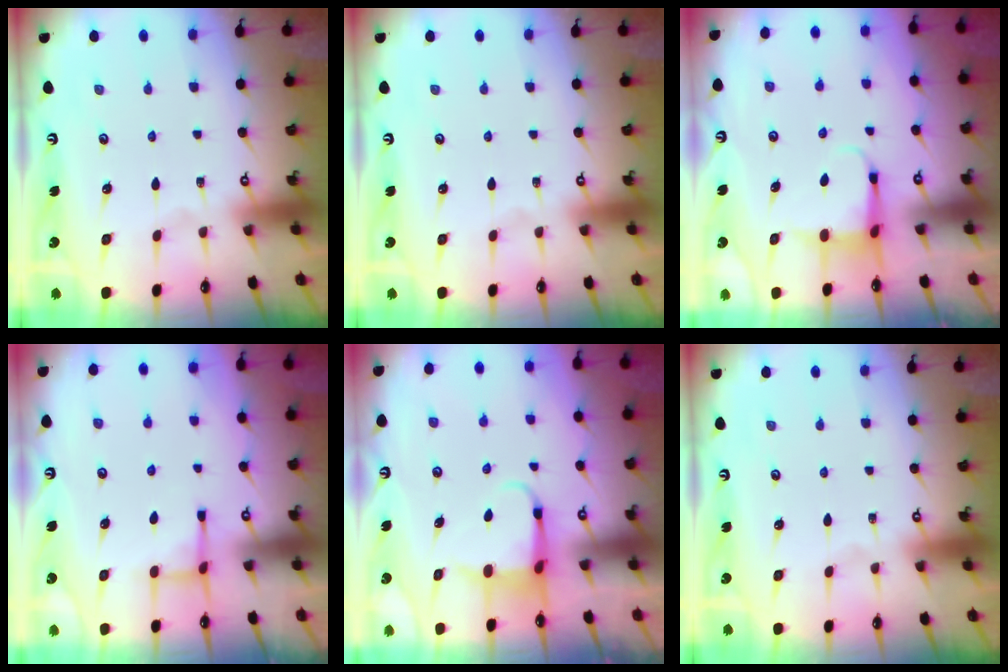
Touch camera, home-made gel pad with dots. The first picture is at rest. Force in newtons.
{"total": 0.0}
{"total": 4.6, "press": 4.5, "slide": 0.5}
{"total": 3.6, "press": 3.5, "slide": 0.7}
{"total": 4.0, "press": 3.9, "slide": 0.5}
{"total": 0.0}